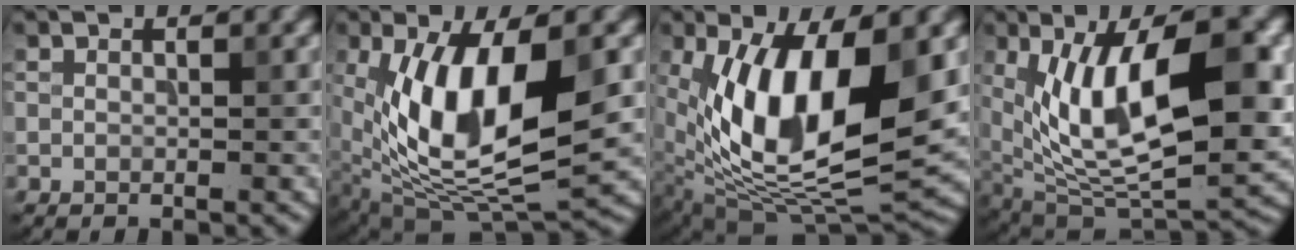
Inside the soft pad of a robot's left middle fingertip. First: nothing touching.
{"total": 11.7, "force": [0.6, 5.1, 10.5], "torque": [-0.202, -0.002, 0.010]}
{"total": 13.6, "force": [1.4, 6.0, 12.2], "torque": [-0.219, -0.009, 0.020]}
{"total": 13.7, "force": [2.2, 5.5, 12.4], "torque": [-0.196, -0.002, 0.035]}